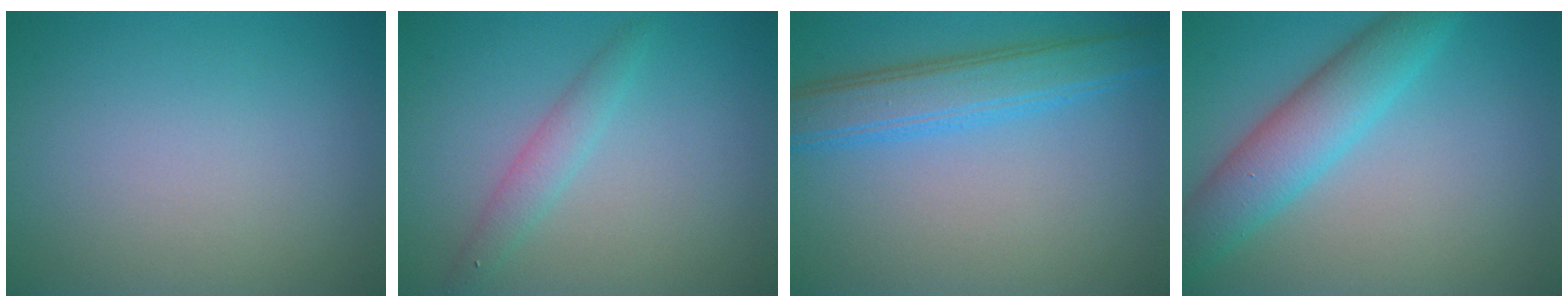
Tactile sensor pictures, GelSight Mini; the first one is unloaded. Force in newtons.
{"total": 1.9, "press": 1.9, "slide": 0.1}
{"total": 4.8, "press": 4.8, "slide": 0.2}
{"total": 5.6, "press": 5.5, "slide": 0.3}